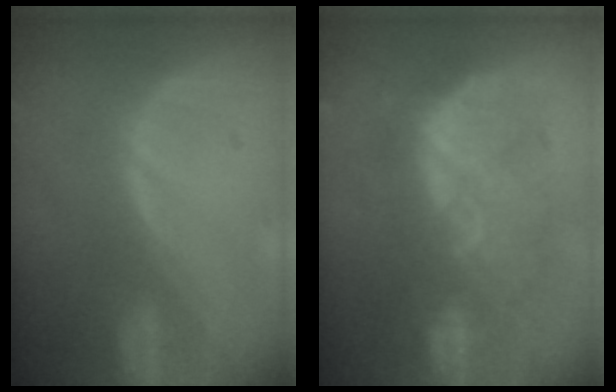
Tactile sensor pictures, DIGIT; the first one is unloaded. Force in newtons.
{"total": 9.3, "press": 9.3, "slide": 1.3}